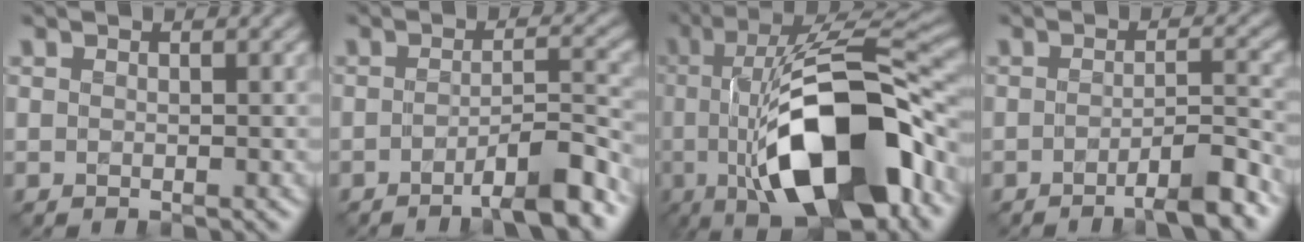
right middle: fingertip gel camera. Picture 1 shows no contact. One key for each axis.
{"total": 4.6, "fx": -2.9, "fy": 0.5, "fz": 3.5, "tx": -0.052, "ty": 0.010, "tz": -0.053}
{"total": 14.2, "fx": -2.8, "fy": 4.8, "fz": 13.1, "tx": -0.197, "ty": 0.014, "tz": -0.051}
{"total": 3.8, "fx": -2.6, "fy": 0.4, "fz": 2.8, "tx": -0.040, "ty": 0.011, "tz": -0.050}